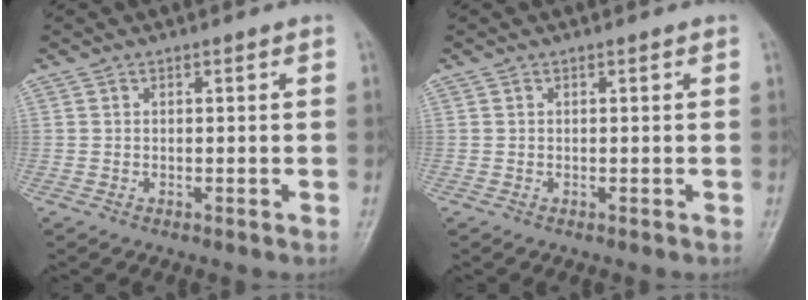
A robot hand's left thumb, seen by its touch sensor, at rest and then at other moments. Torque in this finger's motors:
{"motor_torque": [0.00, 0.00, 0.03, -0.04, 0.00]}